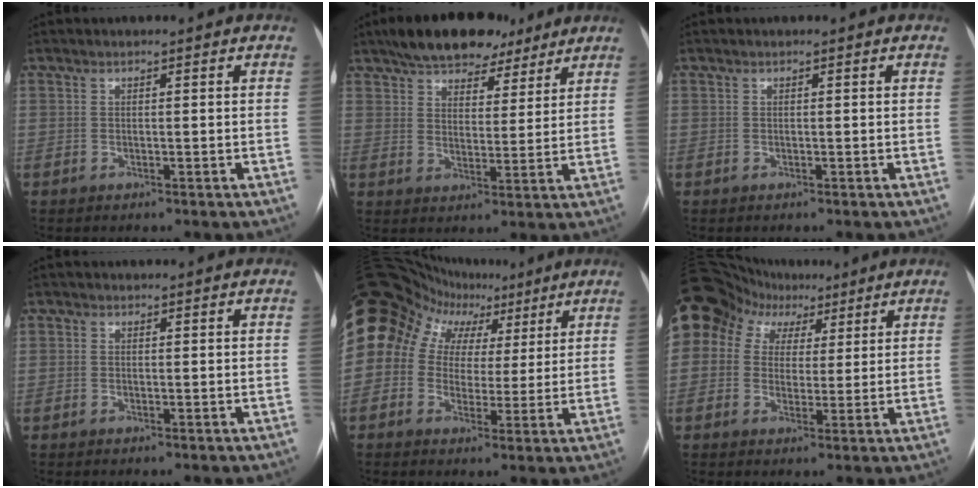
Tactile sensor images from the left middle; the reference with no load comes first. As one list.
[{"total": 14.1, "force": [10.8, 6.4, 6.4], "torque": [-0.099, 0.035, 0.164]}, {"total": 0.0}, {"total": 1.5, "force": [-0.7, -1.1, -0.7], "torque": [0.010, -0.010, -0.012]}, {"total": 14.6, "force": [6.6, 11.3, 6.5], "torque": [-0.136, 0.071, 0.110]}, {"total": 20.7, "force": [10.4, 15.8, 8.4], "torque": [-0.259, 0.100, 0.196]}]